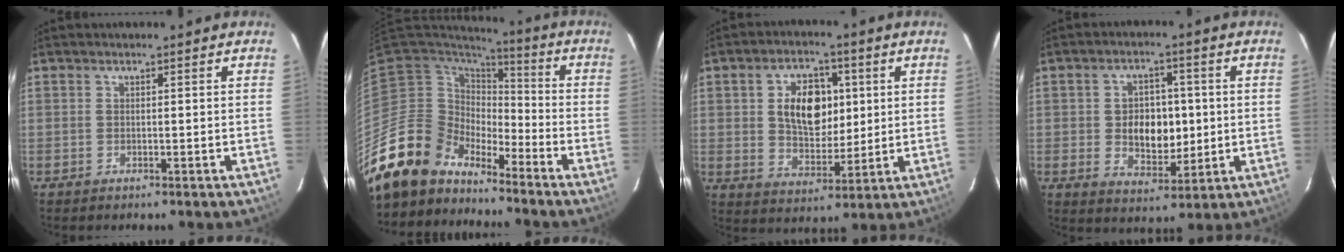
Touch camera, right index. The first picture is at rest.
{"total": 13.4, "force": [-12.0, 5.8, 0.8], "torque": [-0.031, 0.022, -0.225]}
{"total": 11.4, "force": [2.5, 7.3, 8.4], "torque": [-0.144, 0.014, 0.049]}
{"total": 9.0, "force": [-0.1, 6.2, 6.5], "torque": [-0.116, 0.004, 0.009]}